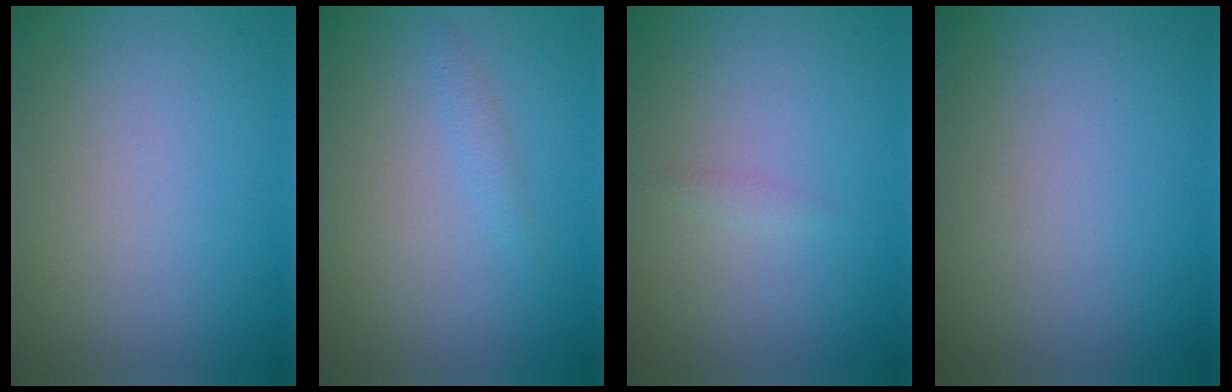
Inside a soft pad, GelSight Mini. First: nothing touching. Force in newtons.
{"total": 0.9, "press": 0.9, "slide": 0.0}
{"total": 0.6, "press": 0.6, "slide": 0.0}
{"total": 0.0}